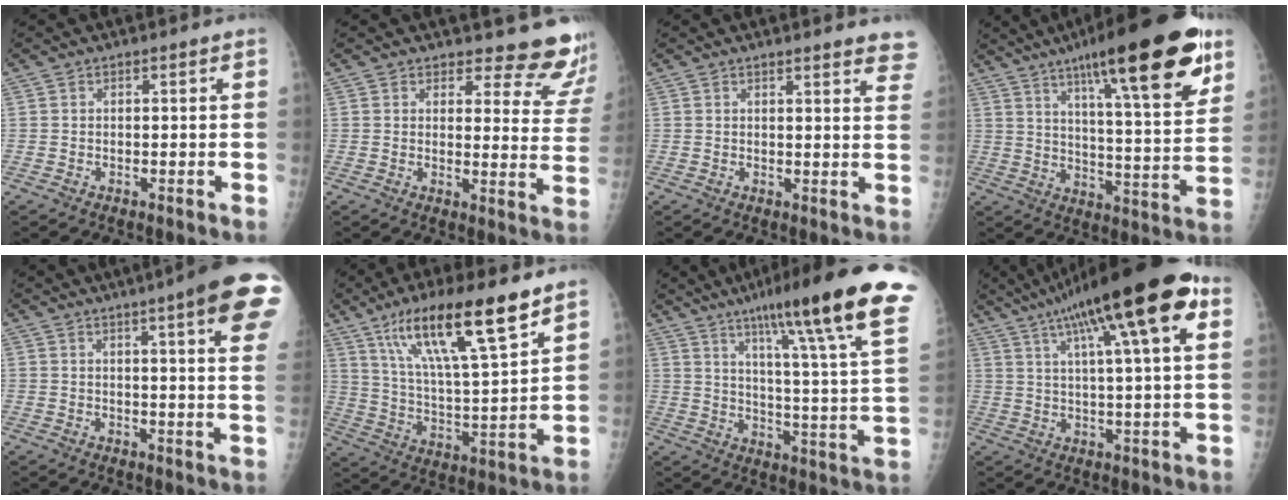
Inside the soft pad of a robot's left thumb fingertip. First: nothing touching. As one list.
[{"total": 13.3, "force": [12.6, 4.1, 1.7], "torque": [0.032, -0.122, 0.116]}, {"total": 8.4, "force": [7.4, 1.5, 3.7], "torque": [-0.015, -0.029, 0.064]}, {"total": 25.0, "force": [14.3, 5.1, 19.8], "torque": [-0.278, -0.041, 0.215]}, {"total": 15.3, "force": [8.2, 1.5, 12.8], "torque": [-0.149, -0.023, 0.089]}, {"total": 19.2, "force": [12.1, 3.3, 14.6], "torque": [-0.241, -0.046, 0.217]}, {"total": 26.2, "force": [15.9, 2.5, 20.8], "torque": [-0.293, -0.047, 0.226]}, {"total": 22.2, "force": [10.6, 4.1, 19.0], "torque": [-0.302, 0.012, 0.162]}]